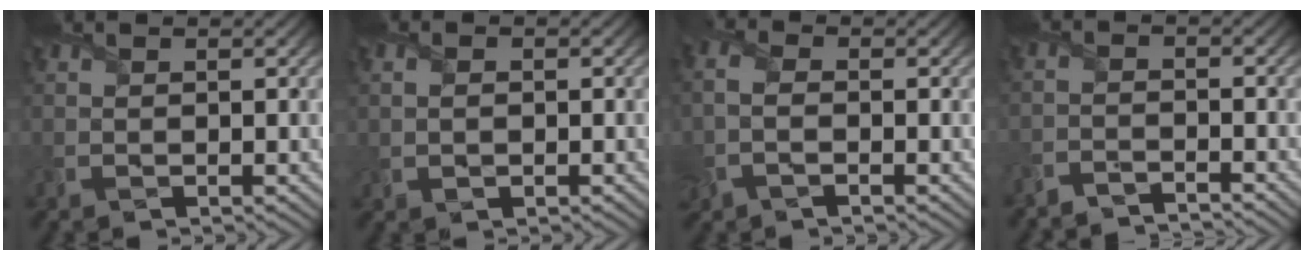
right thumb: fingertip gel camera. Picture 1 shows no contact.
{"total": 1.6, "force": [0.1, 1.2, 1.0], "torque": [-0.014, 0.007, -0.008]}
{"total": 3.8, "force": [-1.0, 2.1, 2.9], "torque": [-0.085, -0.002, -0.021]}
{"total": 3.1, "force": [-3.1, -0.4, 0.0], "torque": [0.000, -0.003, -0.069]}